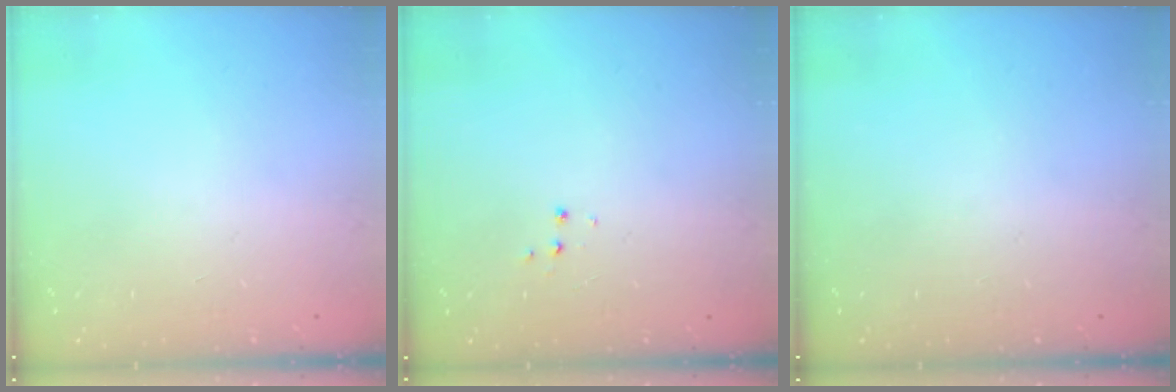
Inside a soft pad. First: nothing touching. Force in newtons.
{"total": 3.5, "press": 3.4, "slide": 0.5}
{"total": 0.0}